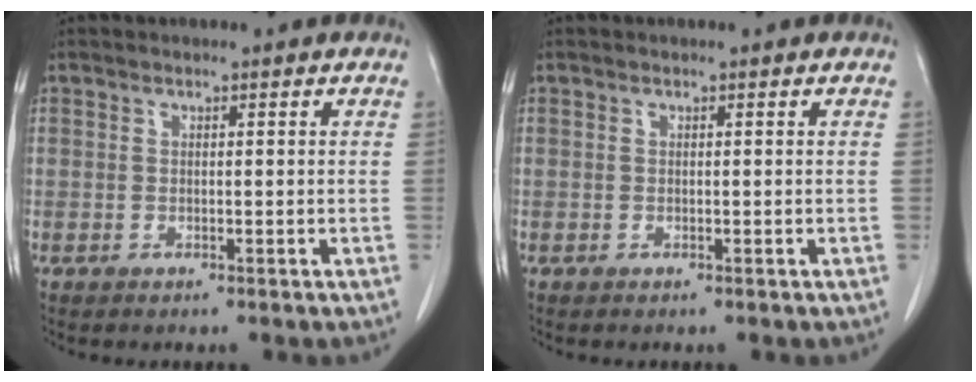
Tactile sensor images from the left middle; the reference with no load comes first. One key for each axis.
{"total": 0.0}